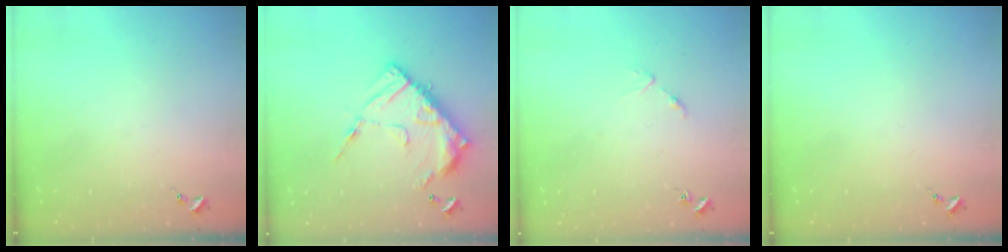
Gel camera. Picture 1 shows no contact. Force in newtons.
{"total": 16.6, "press": 16.6, "slide": 1.5}
{"total": 3.8, "press": 3.8, "slide": 0.5}
{"total": 0.0}